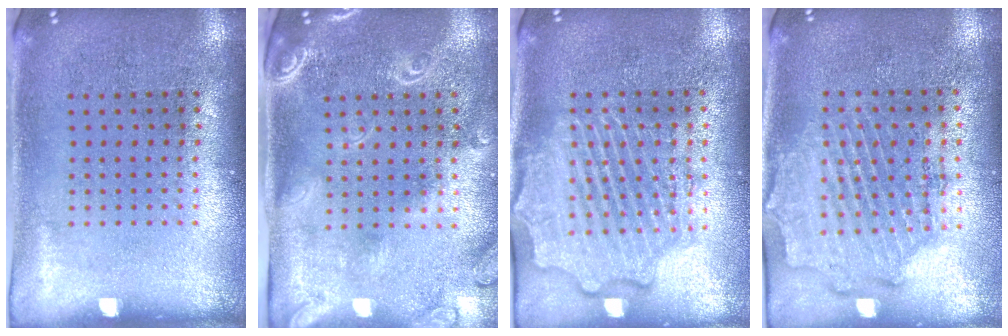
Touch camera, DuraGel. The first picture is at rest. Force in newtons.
{"total": 2.4, "press": 1.9, "slide": 1.4}
{"total": 2.6, "press": 2.6, "slide": 0.3}
{"total": 1.9, "press": 1.7, "slide": 0.9}